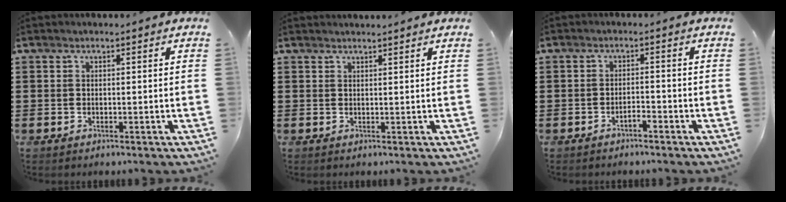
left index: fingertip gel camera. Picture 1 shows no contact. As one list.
[{"total": 1.2, "force": [1.2, -0.1, 0.2], "torque": [-0.005, -0.002, 0.023]}, {"total": 1.7, "force": [-1.5, 0.2, 0.8], "torque": [-0.018, 0.000, -0.028]}]